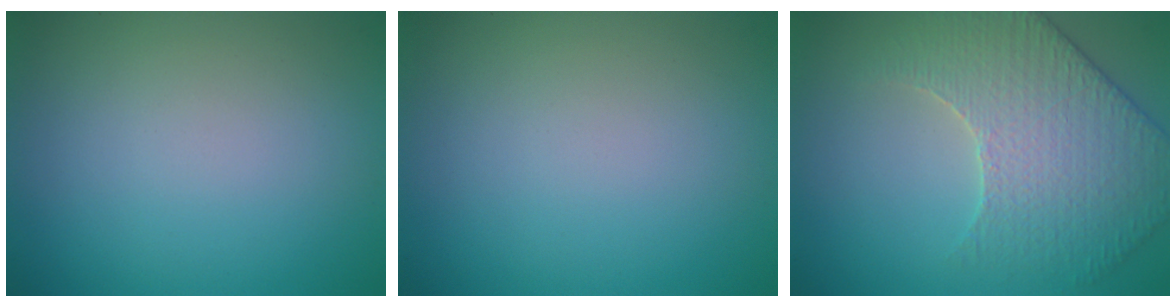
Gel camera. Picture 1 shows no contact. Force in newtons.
{"total": 0.0}
{"total": 4.6, "press": 4.6, "slide": 0.2}